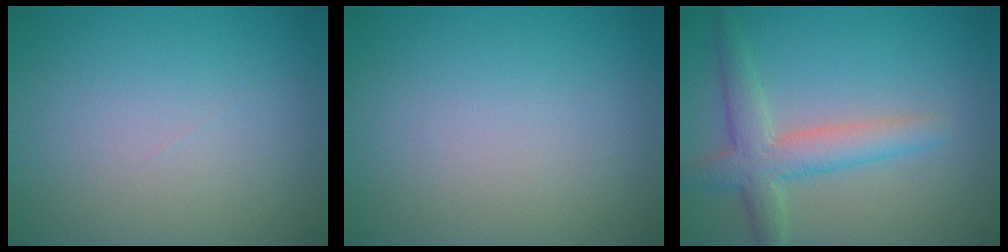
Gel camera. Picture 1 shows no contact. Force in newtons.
{"total": 0.0}
{"total": 4.2, "press": 4.2, "slide": 0.0}